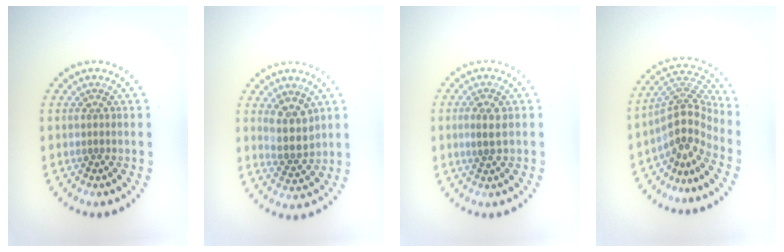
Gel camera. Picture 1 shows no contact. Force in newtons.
{"total": 3.3, "press": 2.9, "slide": 1.5}
{"total": 2.0, "press": 1.9, "slide": 0.4}
{"total": 4.2, "press": 2.8, "slide": 3.1}